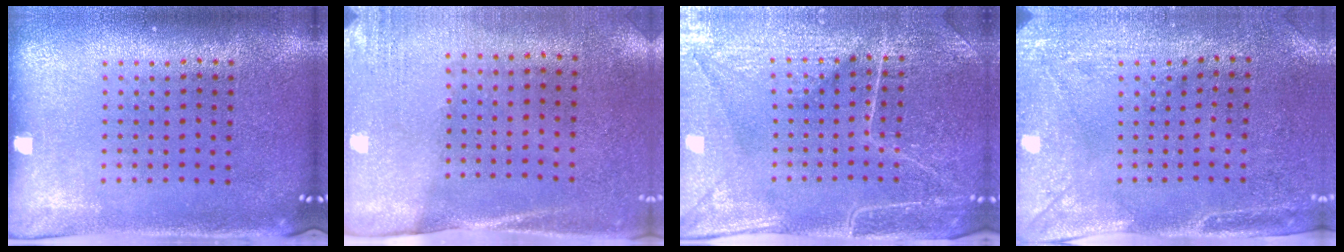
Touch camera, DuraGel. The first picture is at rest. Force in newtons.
{"total": 2.6, "press": 2.3, "slide": 1.3}
{"total": 4.5, "press": 4.2, "slide": 1.5}
{"total": 3.0, "press": 2.3, "slide": 1.8}